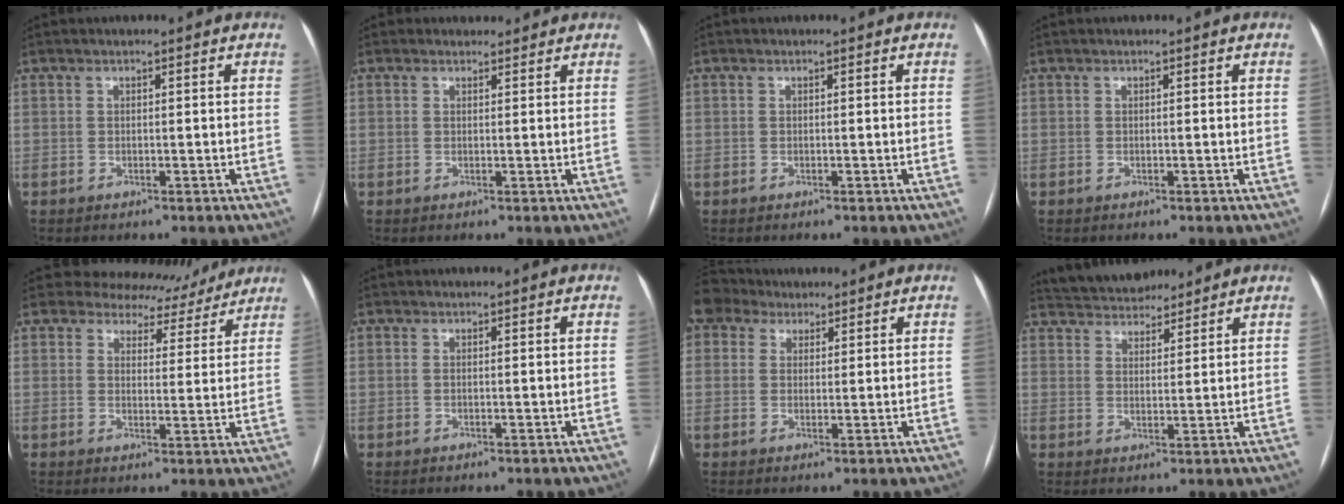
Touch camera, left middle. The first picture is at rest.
{"total": 1.6, "force": [1.3, 0.9, -0.3], "torque": [0.010, 0.008, 0.015]}
{"total": 0.0}
{"total": 0.0}
{"total": 9.5, "force": [8.7, 3.9, 0.2], "torque": [0.018, -0.003, 0.091]}
{"total": 1.3, "force": [-0.6, -0.9, -0.6], "torque": [0.006, -0.010, -0.011]}
{"total": 4.5, "force": [3.7, 2.6, 0.0], "torque": [-0.008, 0.025, 0.075]}
{"total": 9.1, "force": [8.5, 2.6, 1.9], "torque": [-0.030, 0.018, 0.137]}